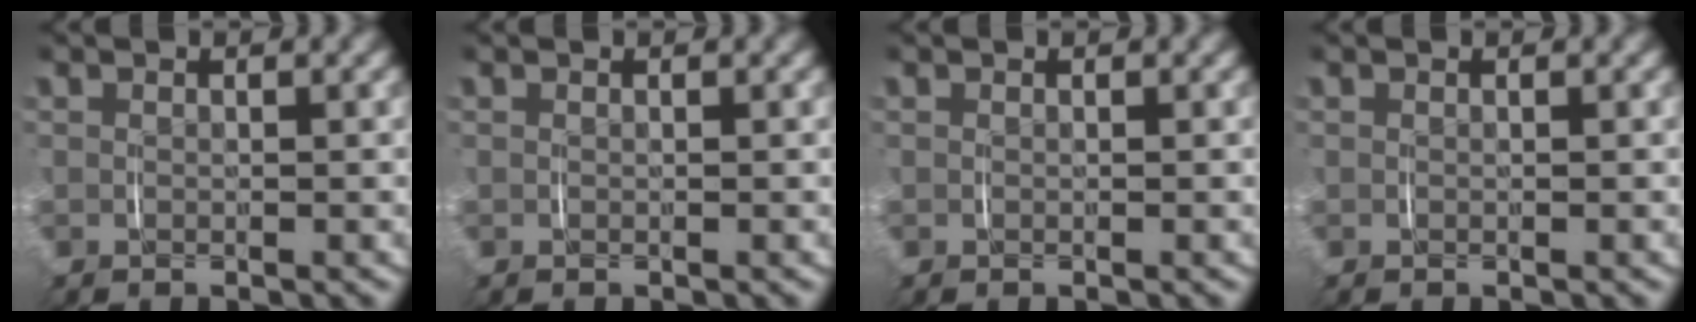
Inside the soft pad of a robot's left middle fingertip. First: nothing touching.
{"total": 0.0}
{"total": 0.0}
{"total": 0.0}